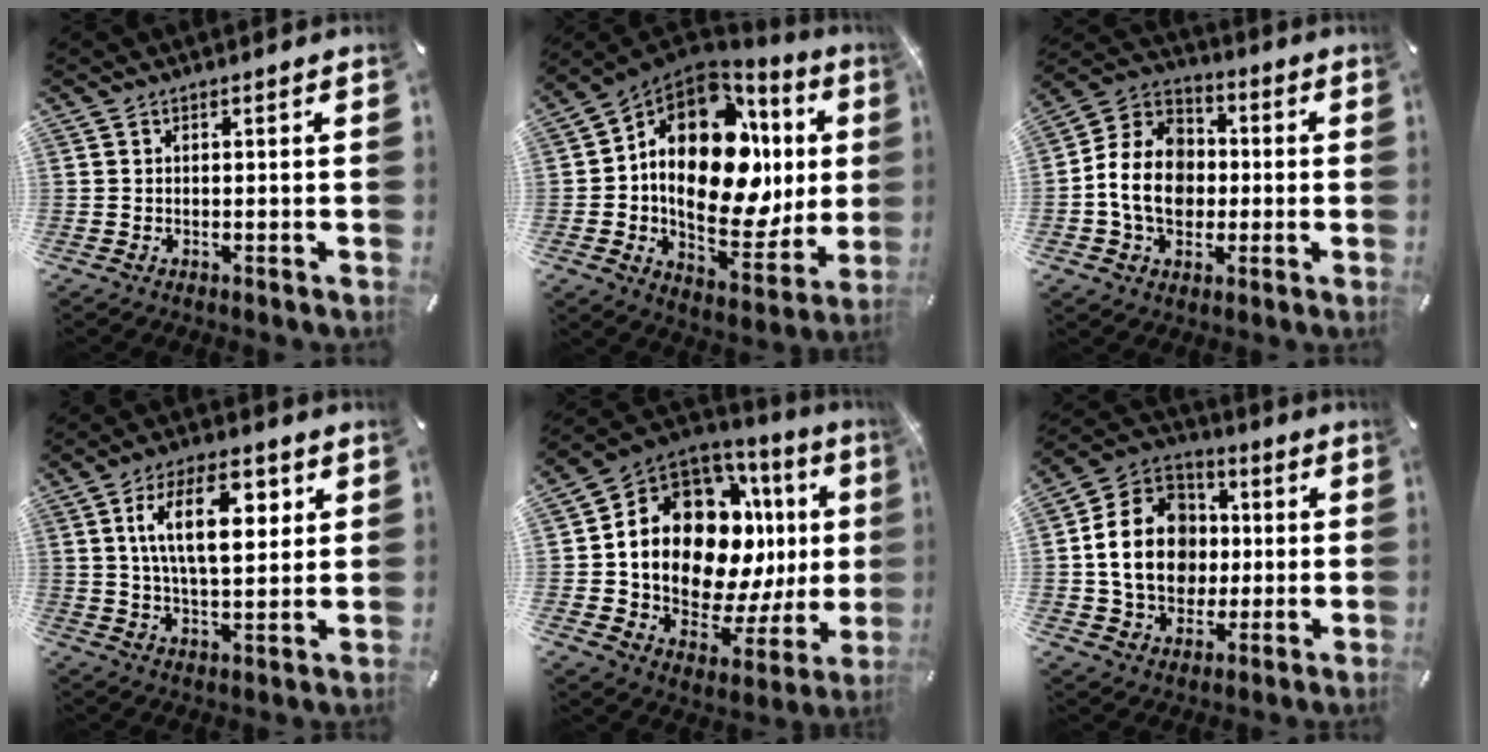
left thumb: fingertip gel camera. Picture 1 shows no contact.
{"total": 22.2, "force": [3.5, 14.0, 16.8], "torque": [-0.285, -0.040, 0.058]}
{"total": 12.9, "force": [-1.9, 10.7, 7.0], "torque": [-0.164, 0.022, -0.033]}
{"total": 15.0, "force": [5.0, 7.5, 12.0], "torque": [-0.214, 0.000, 0.081]}
{"total": 19.6, "force": [4.1, 12.6, 14.5], "torque": [-0.266, -0.064, 0.077]}
{"total": 17.5, "force": [-0.2, 14.8, 9.4], "torque": [-0.200, 0.017, -0.001]}